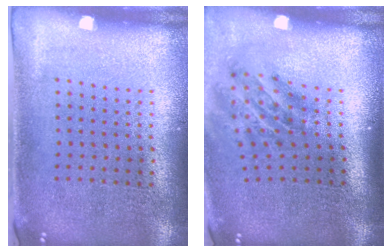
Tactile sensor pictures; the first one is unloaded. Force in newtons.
{"total": 1.9, "press": 1.1, "slide": 1.5}